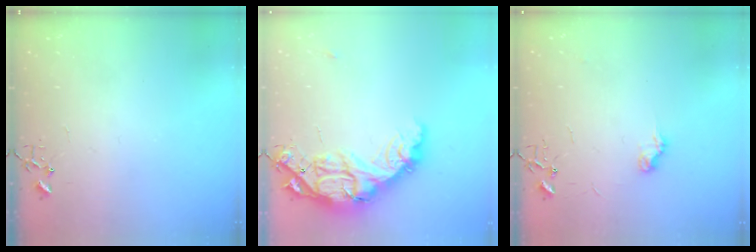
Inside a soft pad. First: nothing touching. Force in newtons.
{"total": 19.6, "press": 19.6, "slide": 1.7}
{"total": 7.1, "press": 7.1, "slide": 0.1}